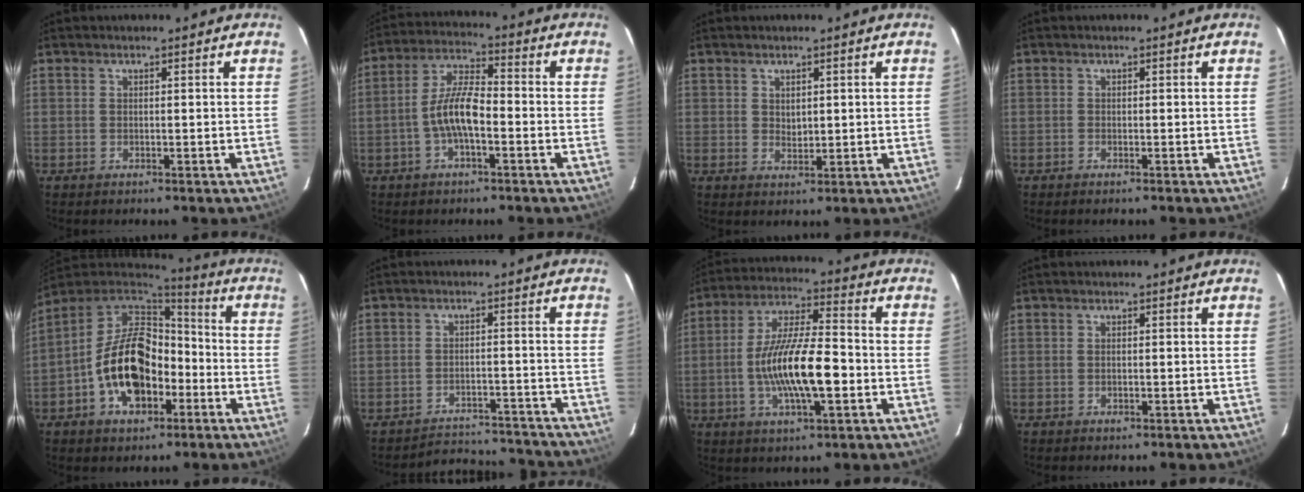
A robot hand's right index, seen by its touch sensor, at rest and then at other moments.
{"total": 8.4, "force": [-2.5, 2.6, 7.5], "torque": [-0.156, 0.013, -0.048]}
{"total": 2.0, "force": [0.8, 1.4, 1.1], "torque": [-0.015, 0.002, 0.015]}
{"total": 0.6, "force": [-0.6, 0.2, 0.2], "torque": [-0.005, -0.001, -0.012]}
{"total": 16.2, "force": [-4.8, 10.0, 11.8], "torque": [-0.229, 0.020, -0.075]}
{"total": 12.5, "force": [-11.9, 3.6, 1.5], "torque": [-0.036, 0.035, -0.148]}
{"total": 15.1, "force": [-3.2, 3.9, 14.2], "torque": [-0.269, 0.000, -0.057]}
{"total": 0.8, "force": [-0.2, 0.6, 0.6], "torque": [-0.010, 0.000, -0.003]}